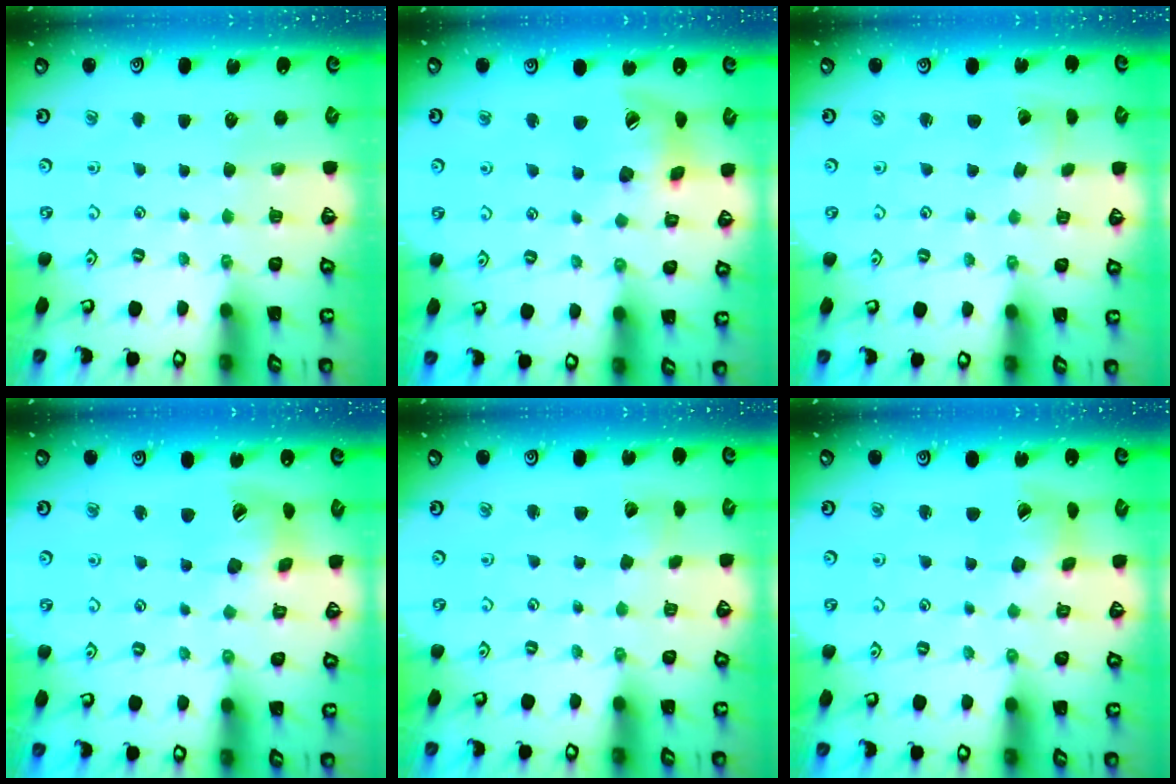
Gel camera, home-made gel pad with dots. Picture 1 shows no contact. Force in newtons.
{"total": 14.7, "press": 14.6, "slide": 1.8}
{"total": 1.8, "press": 1.8, "slide": 0.1}
{"total": 14.9, "press": 14.7, "slide": 2.3}
{"total": 5.7, "press": 5.7, "slide": 0.3}
{"total": 6.8, "press": 6.8, "slide": 0.8}